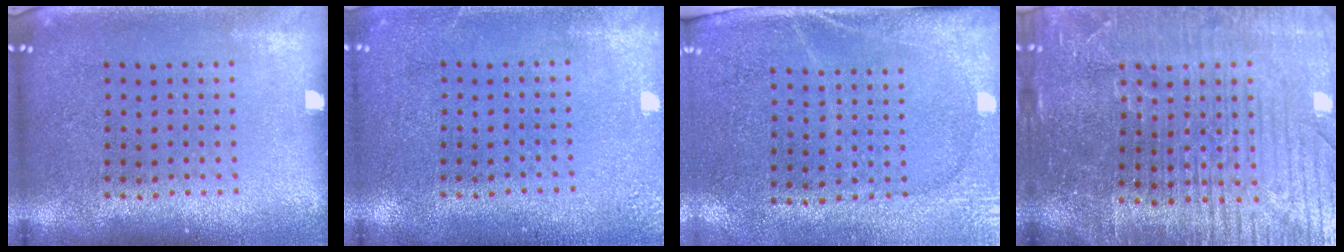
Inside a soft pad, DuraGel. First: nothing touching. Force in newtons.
{"total": 2.4, "press": 2.4, "slide": 0.3}
{"total": 2.7, "press": 2.3, "slide": 1.5}
{"total": 5.2, "press": 4.8, "slide": 2.1}